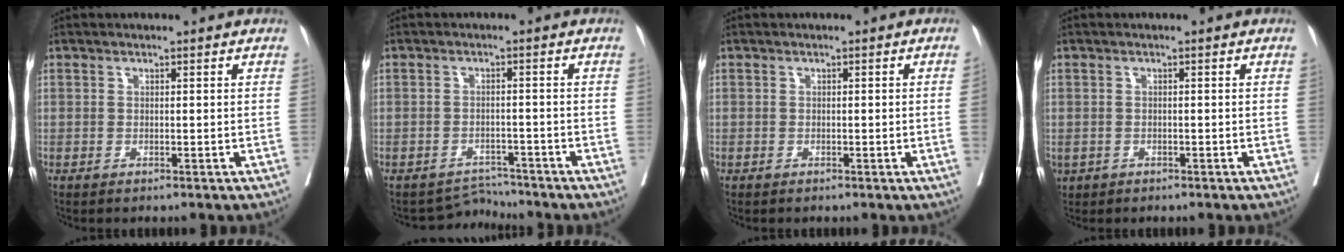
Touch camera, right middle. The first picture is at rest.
{"total": 3.2, "force": [-2.8, 0.0, -1.5], "torque": [0.027, 0.006, -0.042]}
{"total": 1.0, "force": [-0.2, -0.3, 0.9], "torque": [-0.012, 0.002, -0.003]}
{"total": 2.5, "force": [-1.3, 1.9, 0.9], "torque": [-0.023, -0.003, -0.018]}